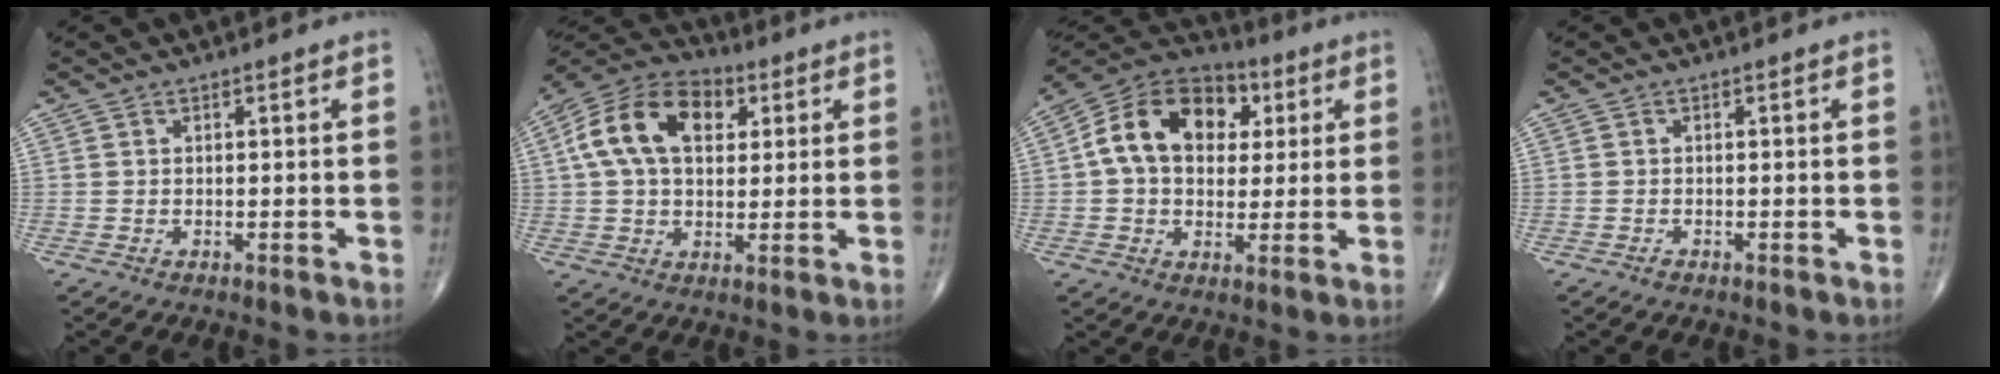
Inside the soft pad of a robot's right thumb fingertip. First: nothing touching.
{"total": 16.2, "force": [4.2, 10.4, 11.6], "torque": [-0.194, 0.014, 0.065]}
{"total": 17.1, "force": [3.6, 12.1, 11.5], "torque": [-0.168, 0.018, 0.051]}
{"total": 0.6, "force": [-0.4, 0.4, 0.2], "torque": [-0.003, 0.000, -0.011]}